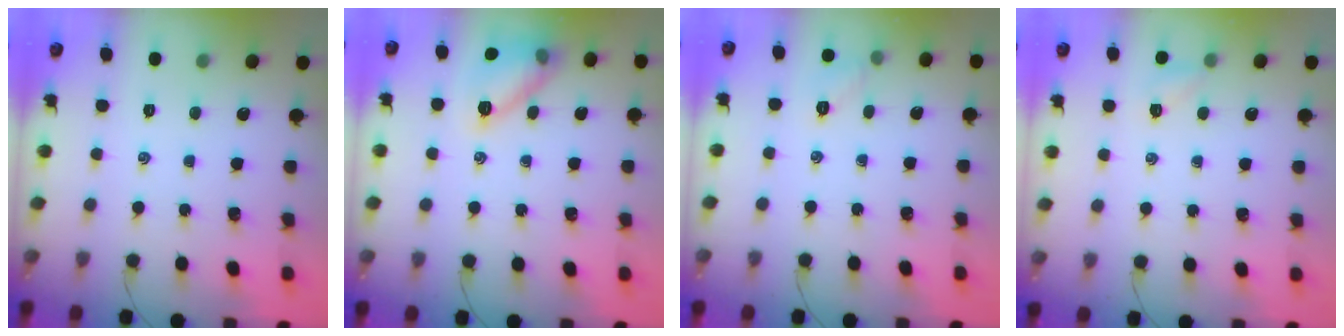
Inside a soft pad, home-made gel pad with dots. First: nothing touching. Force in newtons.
{"total": 12.7, "press": 12.7, "slide": 0.5}
{"total": 5.5, "press": 5.2, "slide": 1.7}
{"total": 4.2, "press": 4.0, "slide": 1.3}